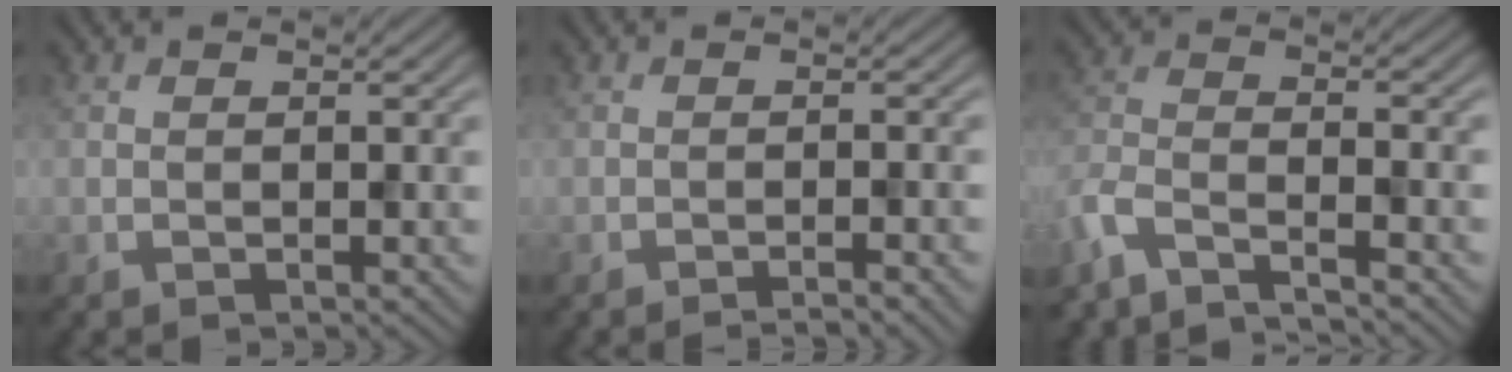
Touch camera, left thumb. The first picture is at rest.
{"total": 2.5, "force": [-1.7, 0.2, 1.8], "torque": [-0.017, 0.005, -0.030]}
{"total": 6.3, "force": [-5.6, 1.0, 2.8], "torque": [-0.065, -0.013, -0.114]}